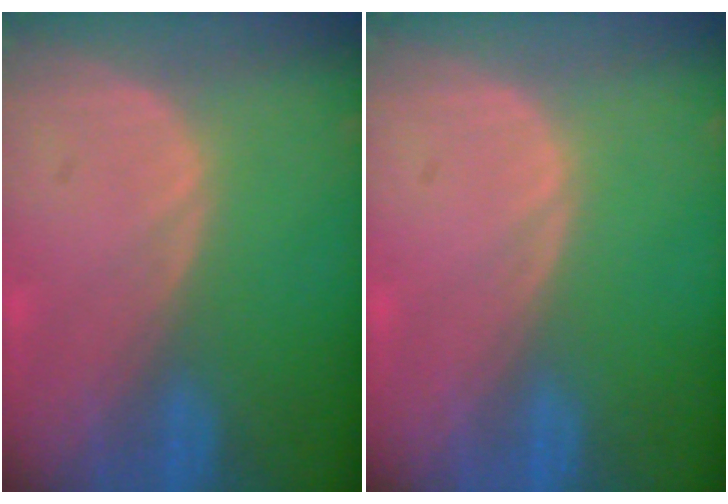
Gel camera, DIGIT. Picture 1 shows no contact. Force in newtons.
{"total": 0.0}